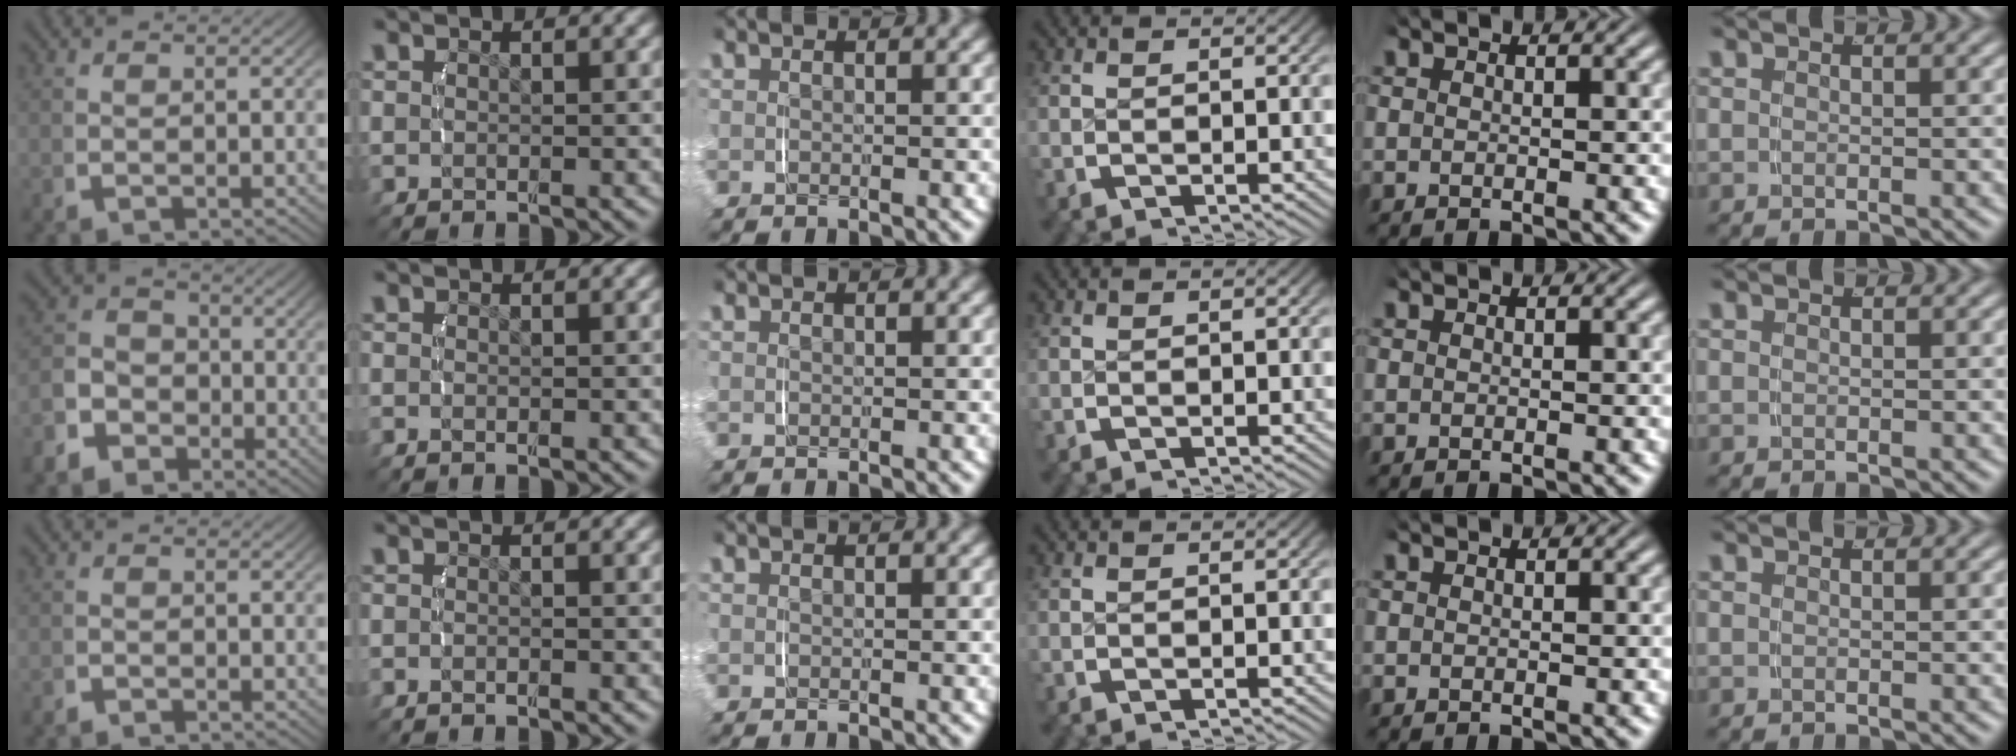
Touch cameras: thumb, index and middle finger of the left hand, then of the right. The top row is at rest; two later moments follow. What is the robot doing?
{"motion": "lift_and_place", "object": "napkin"}